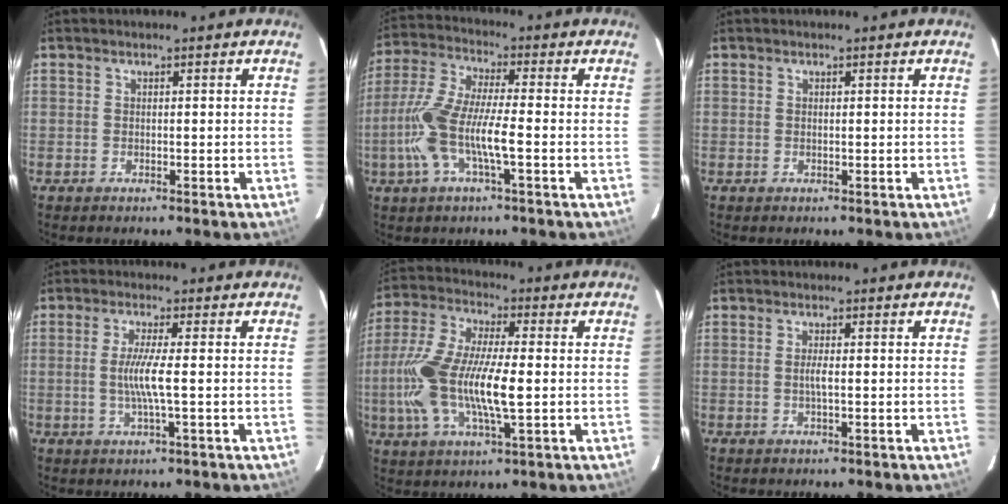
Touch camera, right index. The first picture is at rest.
{"total": 12.5, "force": [-3.3, 2.3, 11.9], "torque": [-0.255, -0.002, -0.065]}
{"total": 0.0}
{"total": 5.1, "force": [-0.5, -0.5, 5.0], "torque": [-0.098, -0.008, -0.011]}
{"total": 17.0, "force": [-1.9, 4.9, 16.1], "torque": [-0.332, -0.003, -0.041]}
{"total": 1.6, "force": [-0.2, -0.1, 1.6], "torque": [-0.030, -0.001, -0.005]}